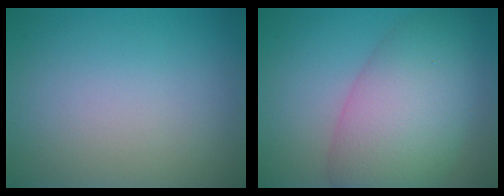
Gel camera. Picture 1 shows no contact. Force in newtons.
{"total": 9.1, "press": 9.1, "slide": 0.1}